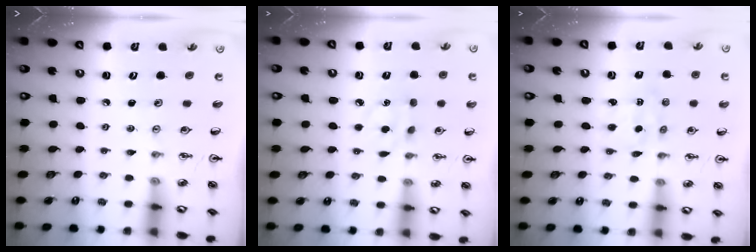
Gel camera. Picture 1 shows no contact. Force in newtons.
{"total": 5.8, "press": 5.8, "slide": 0.6}
{"total": 1.8, "press": 1.6, "slide": 0.6}